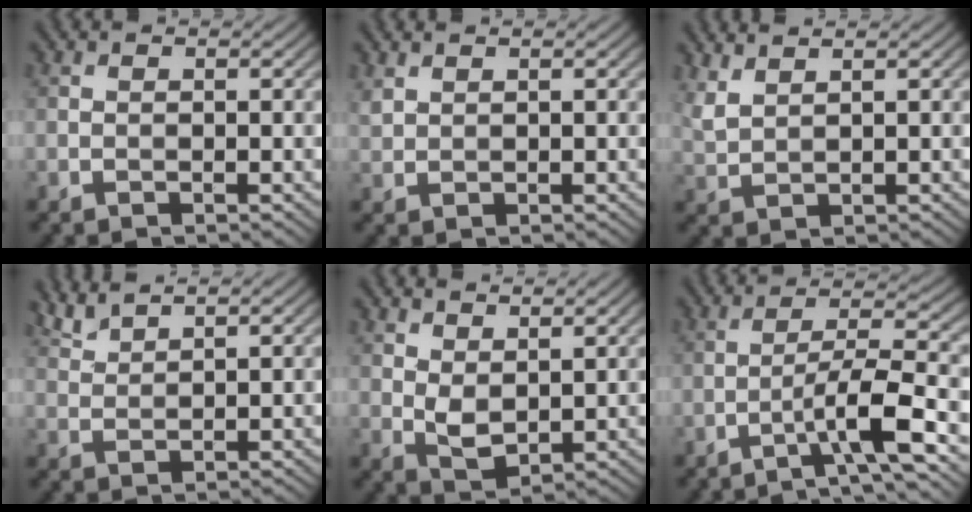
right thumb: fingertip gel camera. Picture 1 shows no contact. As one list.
[{"total": 1.3, "force": [1.1, 0.5, 0.5], "torque": [-0.019, 0.003, 0.028]}, {"total": 2.8, "force": [2.3, 0.6, 1.5], "torque": [-0.040, 0.004, 0.055]}, {"total": 3.2, "force": [2.8, 0.4, 1.5], "torque": [-0.031, 0.009, 0.061]}, {"total": 3.8, "force": [2.0, 2.0, 2.6], "torque": [-0.059, -0.006, 0.042]}, {"total": 7.2, "force": [-3.8, 0.7, 6.2], "torque": [-0.100, 0.021, -0.077]}]